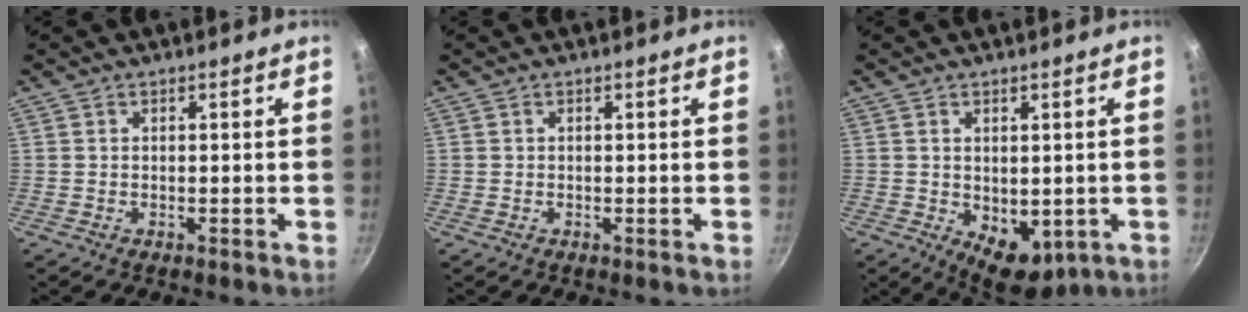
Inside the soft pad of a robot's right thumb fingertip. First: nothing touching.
{"total": 0.0}
{"total": 8.7, "force": [-2.3, 5.1, 6.7], "torque": [-0.074, -0.008, -0.014]}